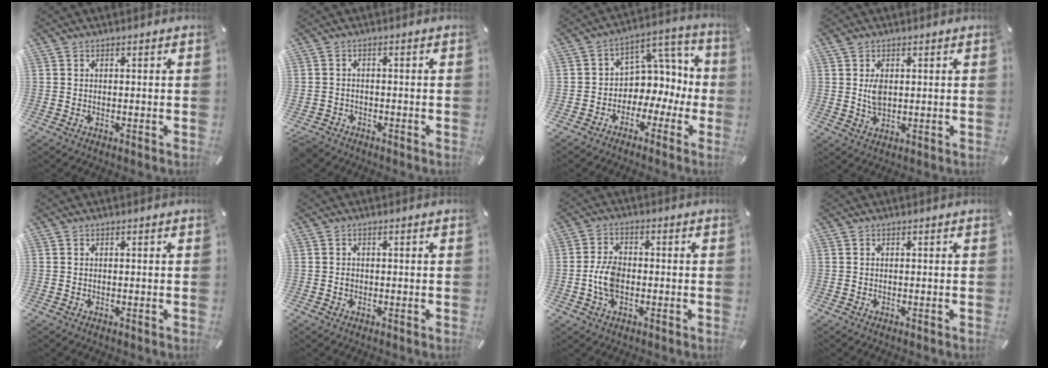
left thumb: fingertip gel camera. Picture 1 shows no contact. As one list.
[{"total": 2.6, "force": [-2.0, 1.6, 0.6], "torque": [-0.026, 0.008, -0.045]}, {"total": 8.9, "force": [0.0, 8.0, 3.9], "torque": [-0.045, -0.006, 0.005]}, {"total": 4.1, "force": [0.9, 2.5, 3.1], "torque": [-0.067, -0.003, 0.011]}, {"total": 0.0}, {"total": 0.7, "force": [-0.1, 0.6, 0.3], "torque": [-0.006, 0.003, -0.004]}, {"total": 6.3, "force": [-1.1, 3.9, 4.8], "torque": [-0.103, 0.005, -0.023]}, {"total": 0.0}]